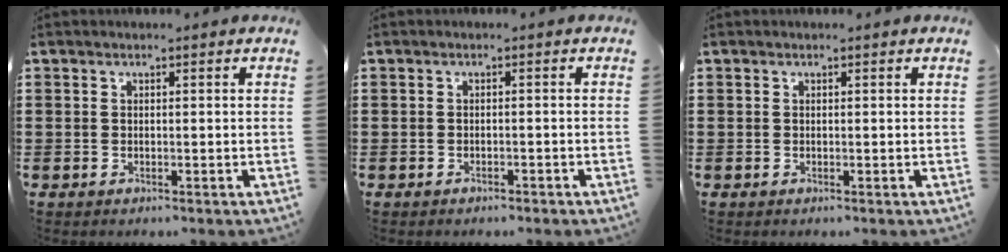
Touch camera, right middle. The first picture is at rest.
{"total": 0.8, "force": [-0.8, 0.2, 0.1], "torque": [-0.004, -0.002, -0.016]}
{"total": 0.0}